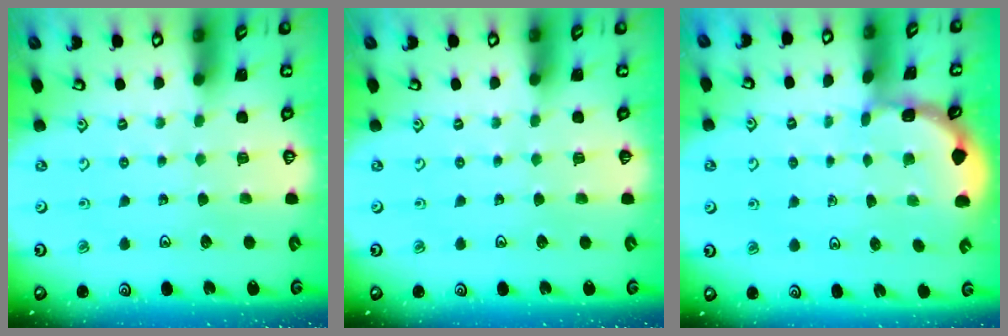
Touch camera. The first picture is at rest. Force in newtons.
{"total": 0.0}
{"total": 1.7, "press": 1.7, "slide": 0.2}